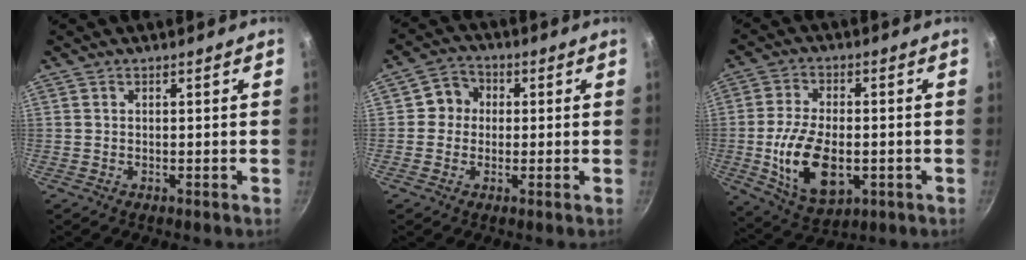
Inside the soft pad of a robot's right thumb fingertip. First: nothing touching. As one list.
[{"total": 5.5, "force": [0.2, 5.0, 2.2], "torque": [-0.009, 0.015, -0.007]}, {"total": 14.3, "force": [-2.7, 7.9, 11.6], "torque": [-0.206, -0.002, -0.035]}]